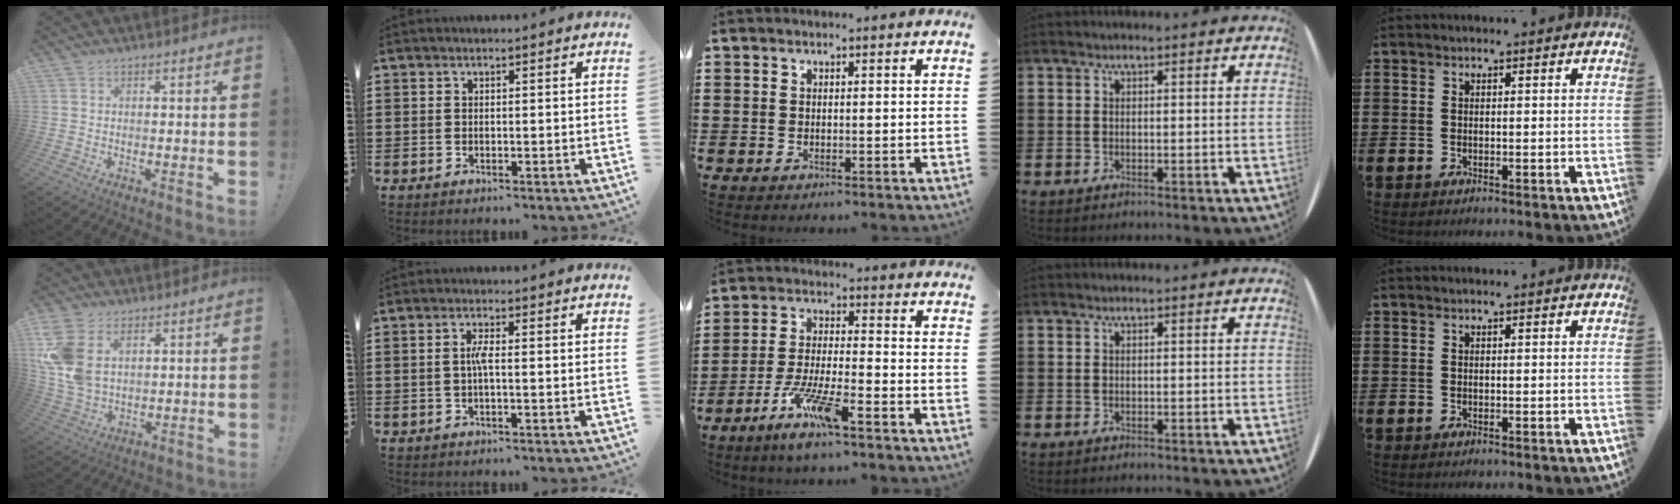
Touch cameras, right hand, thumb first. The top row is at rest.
{"thumb": {"total": 12.3, "force": [4.5, 8.4, 7.8], "torque": [-0.154, -0.019, 0.089]}, "index": {"total": 2.3, "force": [-0.3, 0.3, 2.3], "torque": [-0.053, -0.003, -0.009]}, "middle": {"total": 8.1, "force": [-5.7, 0.6, 5.7], "torque": [-0.121, -0.009, -0.108]}}